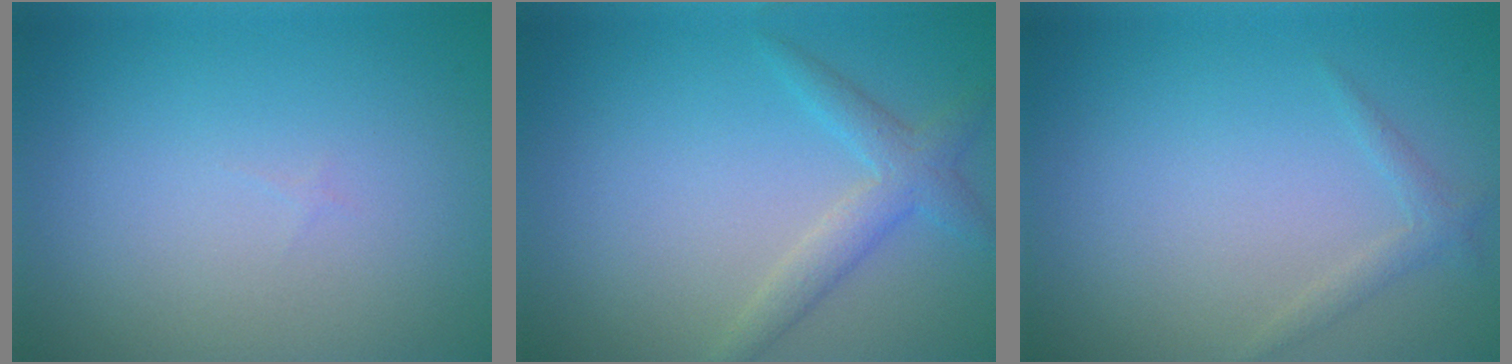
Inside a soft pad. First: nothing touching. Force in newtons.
{"total": 2.6, "press": 2.6, "slide": 0.2}
{"total": 1.1, "press": 1.1, "slide": 0.1}